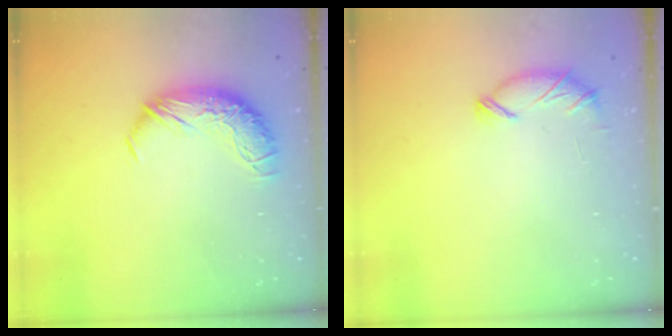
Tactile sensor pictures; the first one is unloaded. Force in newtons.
{"total": 6.1, "press": 6.0, "slide": 0.6}